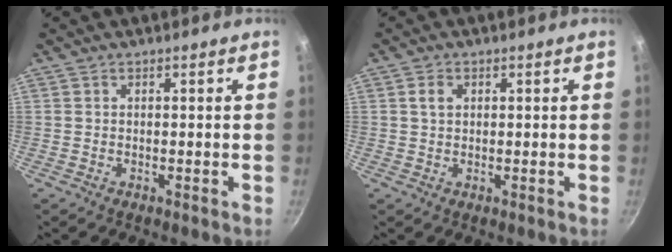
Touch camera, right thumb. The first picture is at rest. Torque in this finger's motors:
{"motor_torque": [0.12, 1.03, 0.37, 0.08, 0.02]}